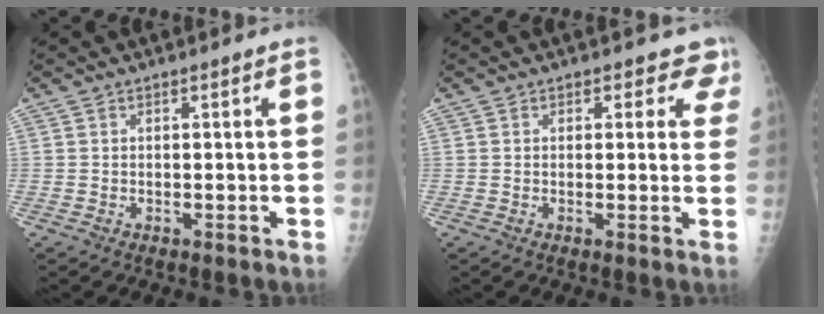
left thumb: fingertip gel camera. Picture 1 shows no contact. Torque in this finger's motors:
{"motor_torque": [-0.31, -0.11, -0.25, -0.22, 0.05]}